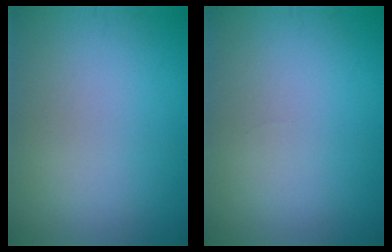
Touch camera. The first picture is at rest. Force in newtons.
{"total": 0.0}